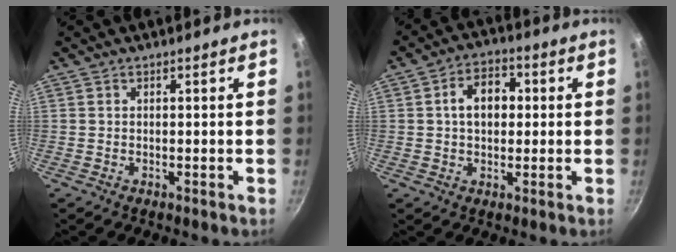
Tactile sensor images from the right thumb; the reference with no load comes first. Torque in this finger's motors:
{"motor_torque": [0.20, 1.74, 0.78, -0.02, 0.01]}